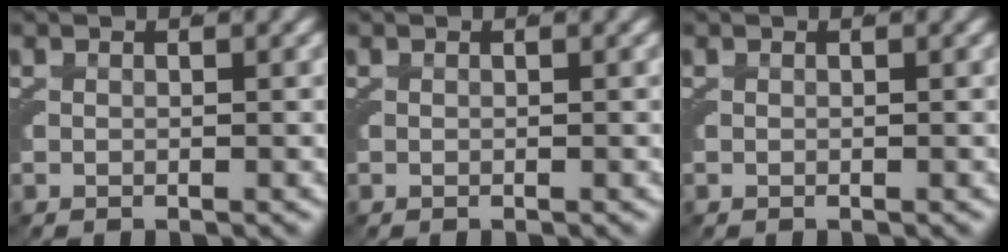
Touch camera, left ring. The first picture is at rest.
{"total": 0.0}
{"total": 0.0}